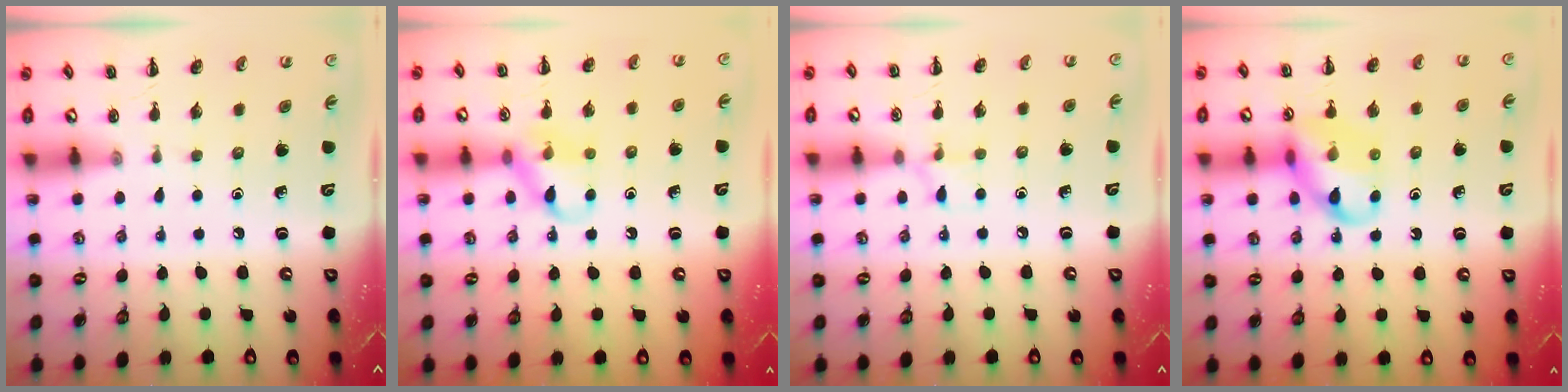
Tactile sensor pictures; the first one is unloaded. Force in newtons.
{"total": 9.8, "press": 9.8, "slide": 0.7}
{"total": 4.8, "press": 4.6, "slide": 1.5}
{"total": 12.6, "press": 12.5, "slide": 1.6}